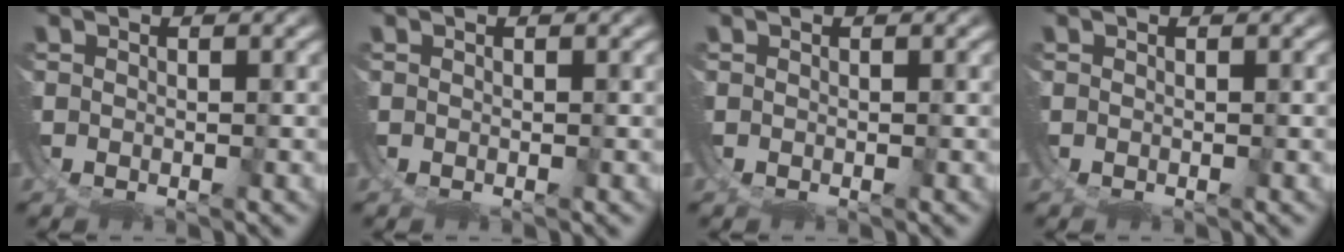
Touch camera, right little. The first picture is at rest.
{"total": 0.0}
{"total": 0.0}
{"total": 0.0}